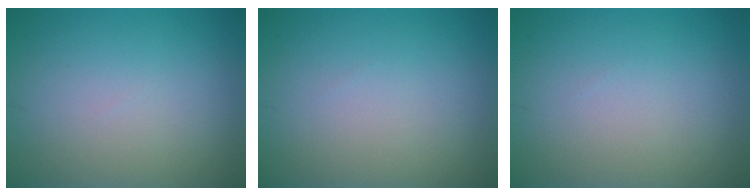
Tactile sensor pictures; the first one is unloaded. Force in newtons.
{"total": 0.0}
{"total": 0.0}